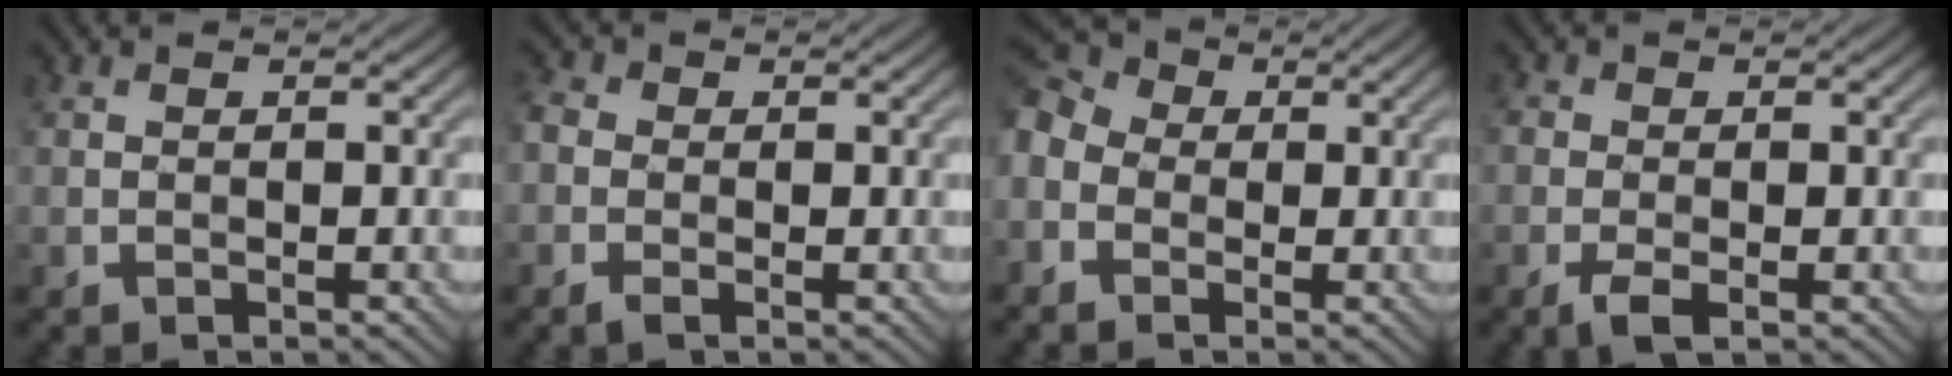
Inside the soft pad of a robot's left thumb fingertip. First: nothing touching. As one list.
[{"total": 2.7, "force": [-0.8, 2.0, 1.6], "torque": [-0.042, 0.001, -0.027]}, {"total": 7.7, "force": [-1.4, 6.3, 4.3], "torque": [-0.138, 0.002, -0.040]}, {"total": 2.9, "force": [-1.3, 1.6, 2.0], "torque": [-0.047, -0.001, -0.029]}]